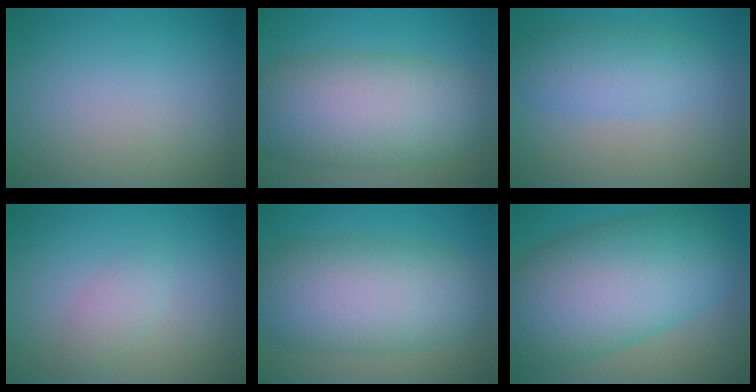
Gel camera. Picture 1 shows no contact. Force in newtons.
{"total": 9.5, "press": 9.5, "slide": 0.4}
{"total": 3.7, "press": 3.7, "slide": 0.2}
{"total": 1.5, "press": 1.5, "slide": 0.0}
{"total": 9.5, "press": 9.5, "slide": 0.3}
{"total": 13.2, "press": 13.2, "slide": 0.2}